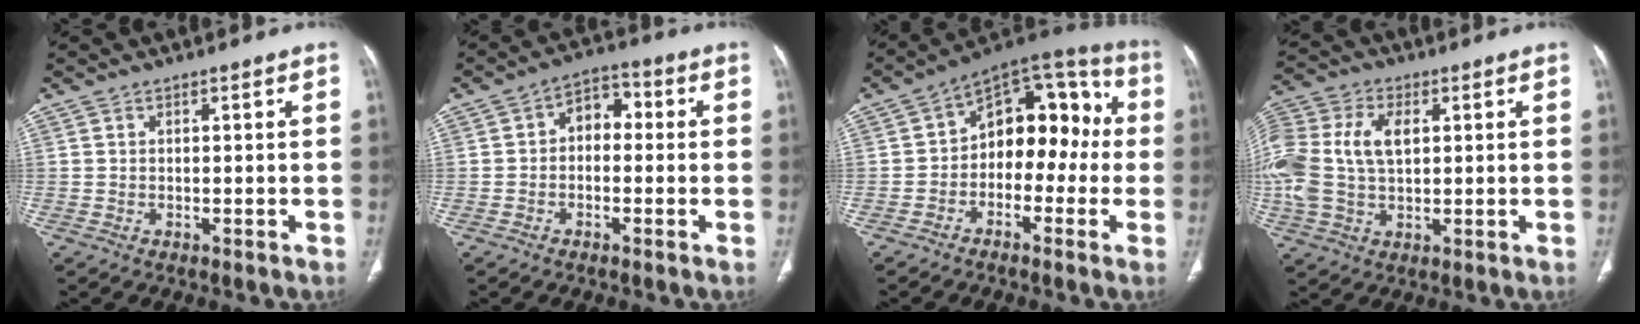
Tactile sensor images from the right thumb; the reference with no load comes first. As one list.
[{"total": 5.9, "force": [-0.1, 4.1, 4.2], "torque": [-0.041, 0.026, -0.018]}, {"total": 14.7, "force": [-1.0, 9.7, 11.0], "torque": [-0.093, 0.056, -0.034]}, {"total": 16.9, "force": [2.1, 10.8, 12.8], "torque": [-0.313, 0.011, 0.038]}]